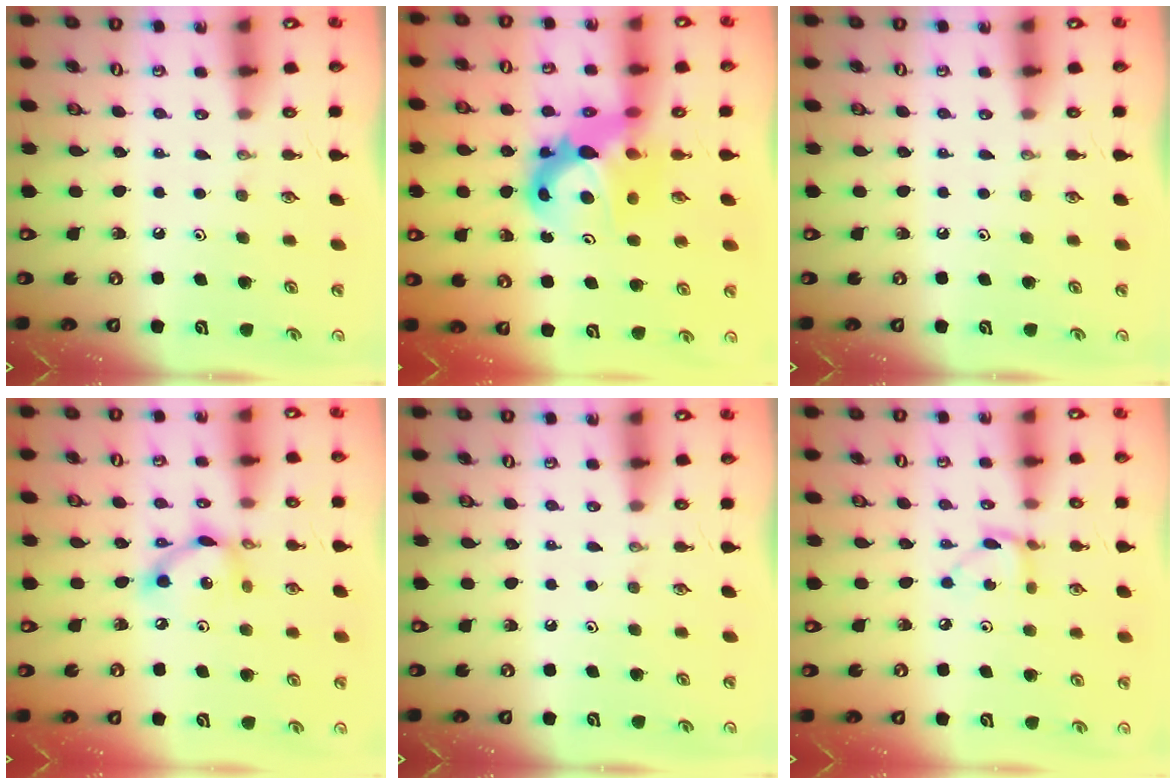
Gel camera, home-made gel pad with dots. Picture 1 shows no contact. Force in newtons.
{"total": 9.6, "press": 9.6, "slide": 0.9}
{"total": 0.0}
{"total": 9.7, "press": 9.7, "slide": 0.6}
{"total": 0.0}
{"total": 4.3, "press": 4.3, "slide": 0.3}